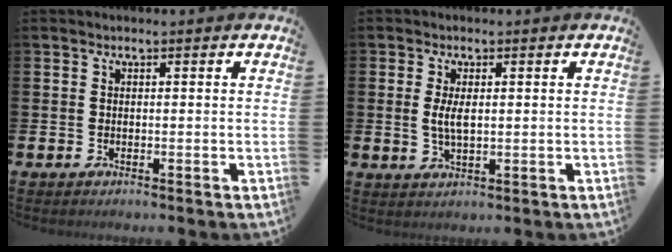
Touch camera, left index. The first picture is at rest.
{"total": 3.1, "force": [0.5, 1.2, 2.8], "torque": [-0.052, 0.003, 0.005]}